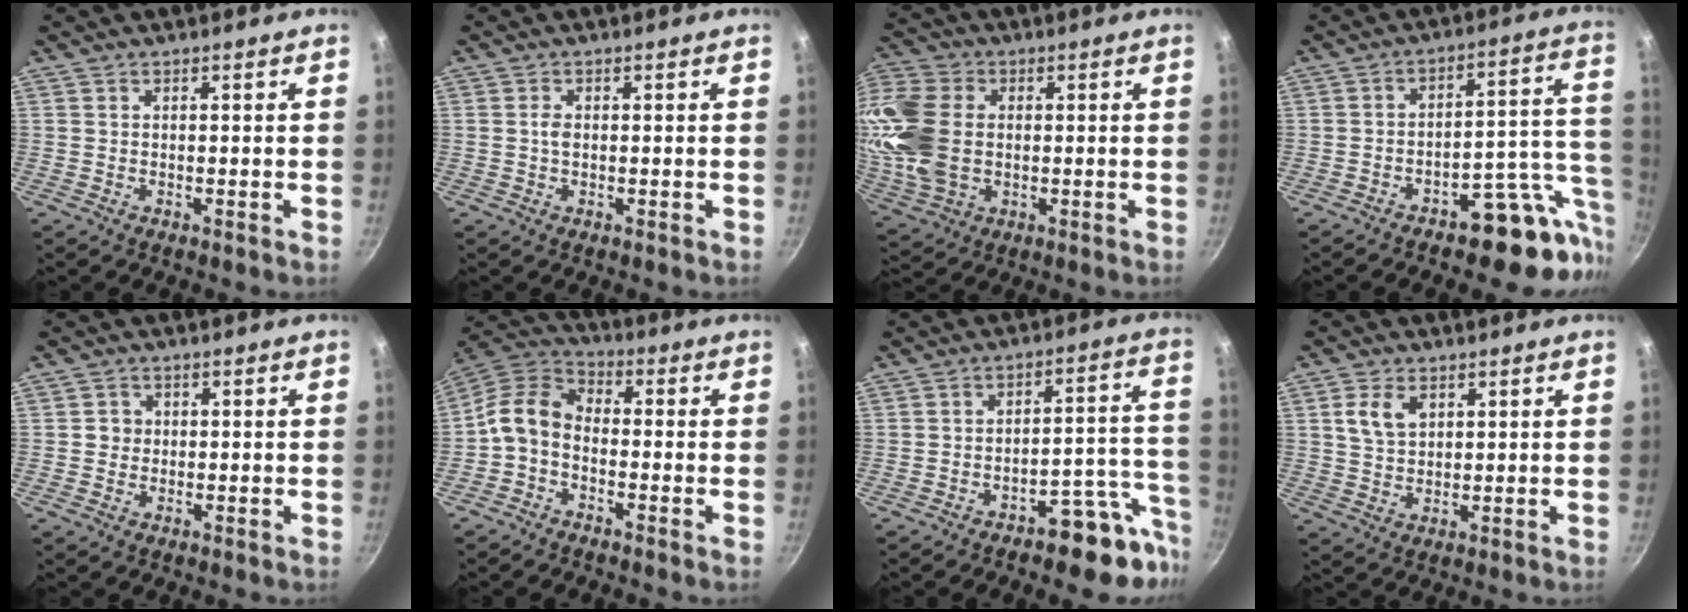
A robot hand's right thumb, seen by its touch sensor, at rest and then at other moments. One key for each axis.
{"total": 1.7, "fx": 0.0, "fy": 1.1, "fz": 1.4, "tx": -0.026, "ty": 0.001, "tz": 0.000}
{"total": 20.0, "fx": 0.8, "fy": 14.1, "fz": 14.1, "tx": -0.348, "ty": 0.005, "tz": 0.023}
{"total": 16.3, "fx": -9.1, "fy": 6.3, "fz": 11.9, "tx": -0.070, "ty": 0.102, "tz": -0.117}
{"total": 2.3, "fx": 0.0, "fy": 2.2, "fz": 0.8, "tx": 0.003, "ty": 0.006, "tz": -0.002}
{"total": 8.8, "fx": -2.2, "fy": 6.1, "fz": 5.9, "tx": -0.110, "ty": 0.041, "tz": -0.061}
{"total": 12.5, "fx": -8.6, "fy": 4.4, "fz": 7.9, "tx": -0.054, "ty": 0.100, "tz": -0.119}
{"total": 5.9, "fx": 2.2, "fy": 3.9, "fz": 3.9, "tx": -0.063, "ty": -0.008, "tz": 0.045}